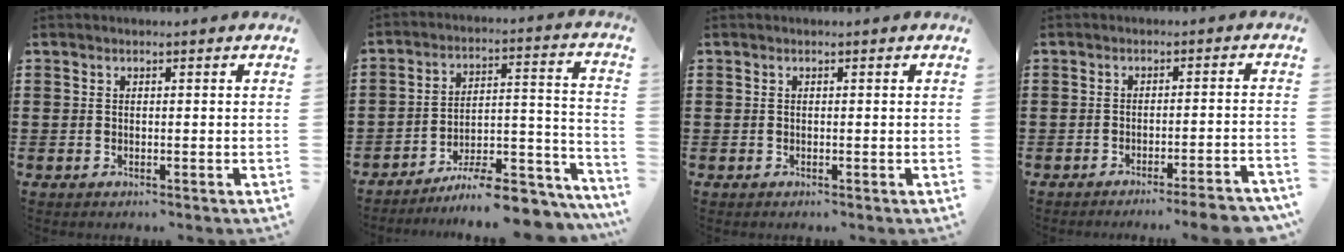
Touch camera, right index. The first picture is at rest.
{"total": 10.3, "force": [-8.9, 1.9, 4.8], "torque": [-0.057, 0.032, -0.167]}
{"total": 0.0}
{"total": 3.6, "force": [-3.1, -0.4, 1.8], "torque": [-0.029, -0.010, -0.059]}